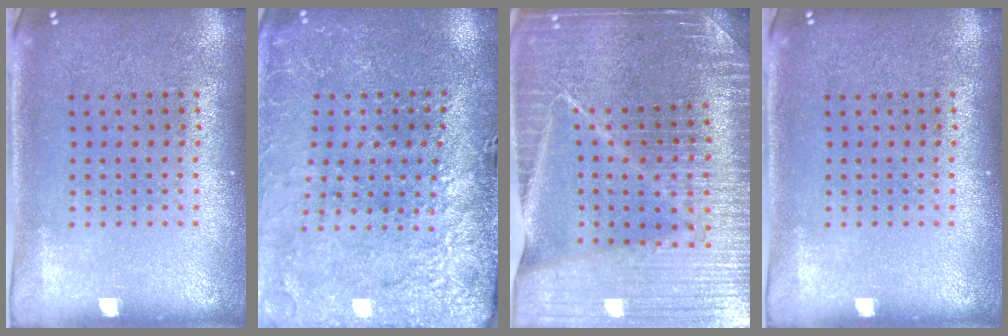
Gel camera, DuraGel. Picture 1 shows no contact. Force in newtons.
{"total": 3.0, "press": 3.0, "slide": 0.5}
{"total": 4.9, "press": 4.5, "slide": 1.8}
{"total": 0.0}